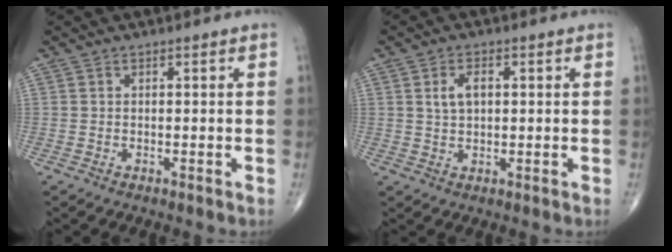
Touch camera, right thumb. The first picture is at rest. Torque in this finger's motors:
{"motor_torque": [-0.40, 0.27, -0.03, 0.03, 0.12]}